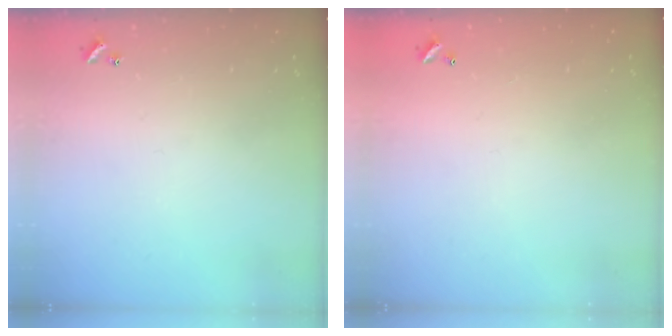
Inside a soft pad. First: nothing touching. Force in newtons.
{"total": 2.8, "press": 2.8, "slide": 0.1}